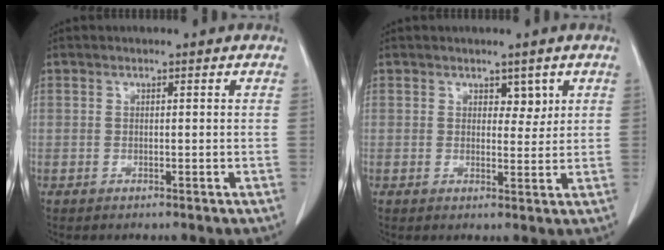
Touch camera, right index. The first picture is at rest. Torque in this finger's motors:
{"motor_torque": [-0.02, 0.11, 0.00, 0.00]}